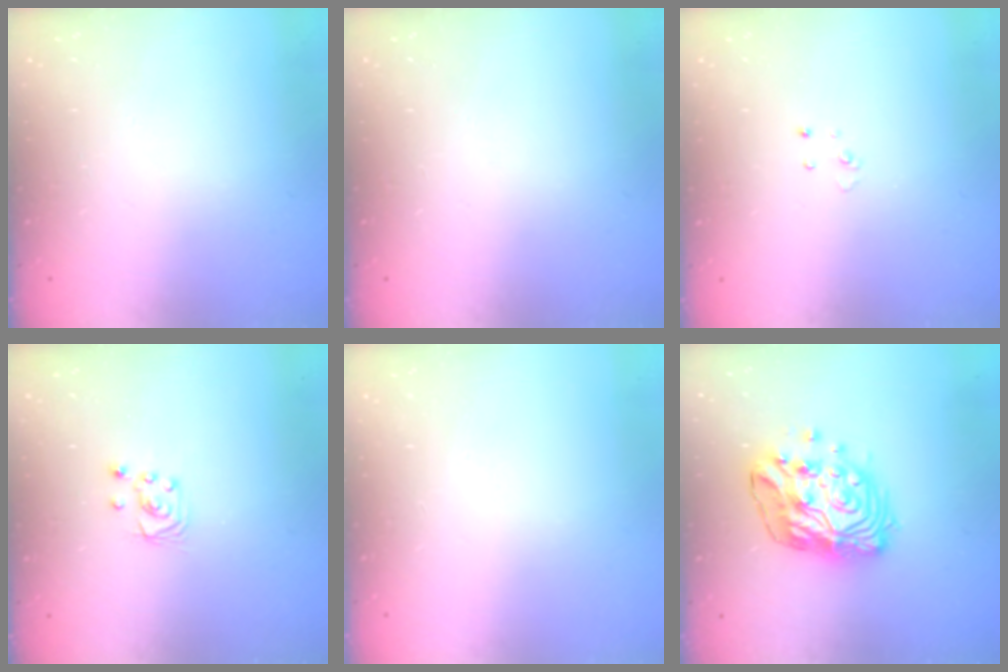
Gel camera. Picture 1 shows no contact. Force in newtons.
{"total": 0.0}
{"total": 2.5, "press": 2.5, "slide": 0.2}
{"total": 3.0, "press": 3.0, "slide": 0.2}
{"total": 0.0}
{"total": 14.9, "press": 14.8, "slide": 1.4}